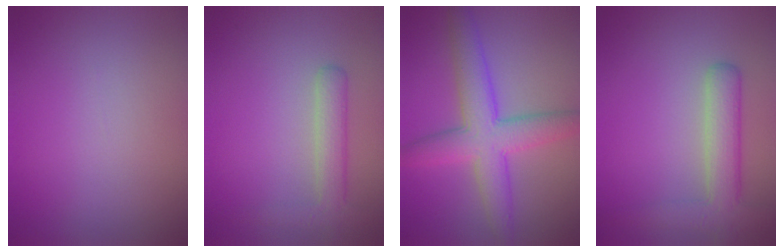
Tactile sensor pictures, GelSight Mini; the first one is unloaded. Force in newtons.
{"total": 2.8, "press": 2.8, "slide": 0.2}
{"total": 6.3, "press": 6.3, "slide": 0.1}
{"total": 4.3, "press": 4.3, "slide": 0.2}